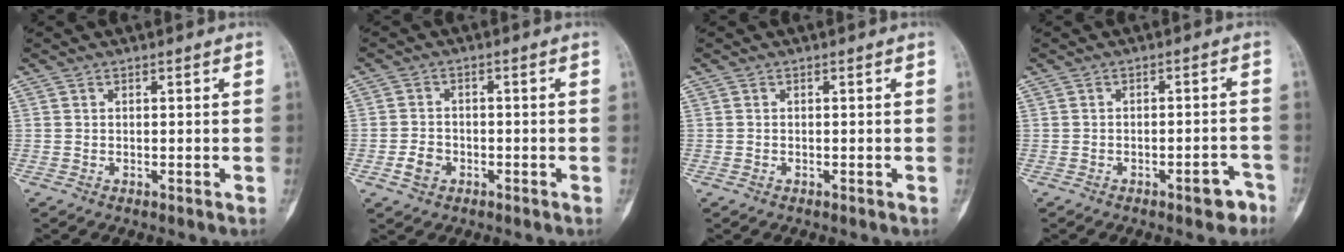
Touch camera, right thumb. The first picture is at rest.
{"total": 3.5, "force": [-1.5, 2.7, 1.6], "torque": [-0.021, 0.013, -0.027]}
{"total": 0.0}
{"total": 4.1, "force": [-2.7, 1.6, 2.6], "torque": [-0.015, 0.027, -0.031]}